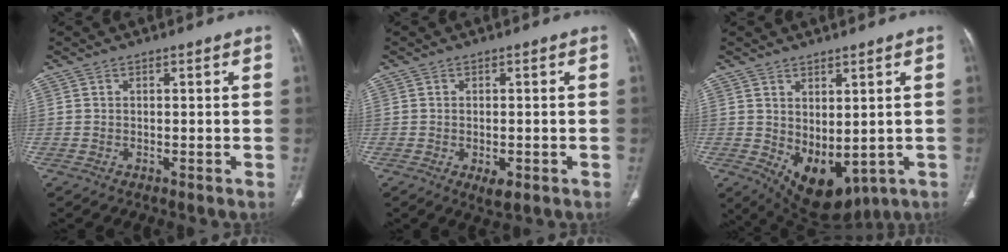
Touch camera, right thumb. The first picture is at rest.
{"total": 3.1, "force": [-1.1, 1.5, 2.5], "torque": [-0.036, -0.002, -0.011]}
{"total": 10.7, "force": [-0.9, 6.3, 8.7], "torque": [-0.112, -0.012, 0.021]}